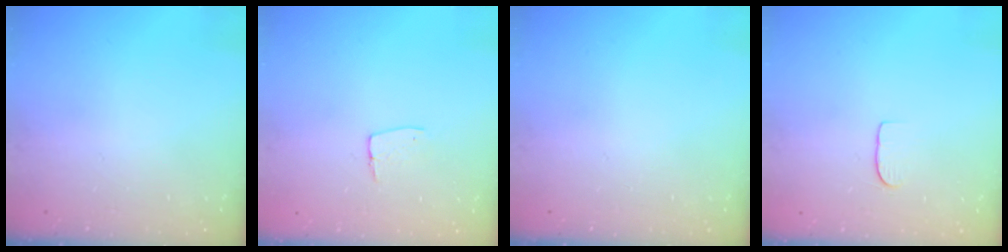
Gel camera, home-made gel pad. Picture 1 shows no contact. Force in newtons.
{"total": 6.0, "press": 6.0, "slide": 0.4}
{"total": 0.0}
{"total": 4.9, "press": 4.9, "slide": 0.3}